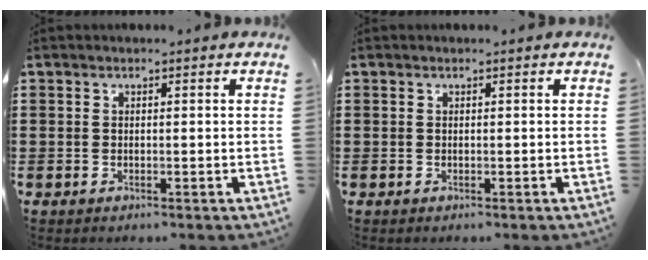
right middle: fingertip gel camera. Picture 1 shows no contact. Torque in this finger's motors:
{"motor_torque": [0.05, -0.05, 0.00, 0.00]}